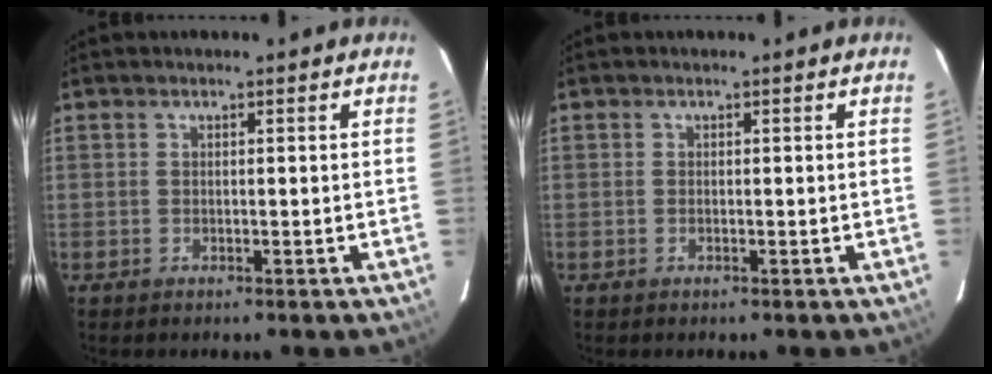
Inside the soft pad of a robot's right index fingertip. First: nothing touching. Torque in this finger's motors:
{"motor_torque": [0.07, 0.01, 0.04, 0.01]}